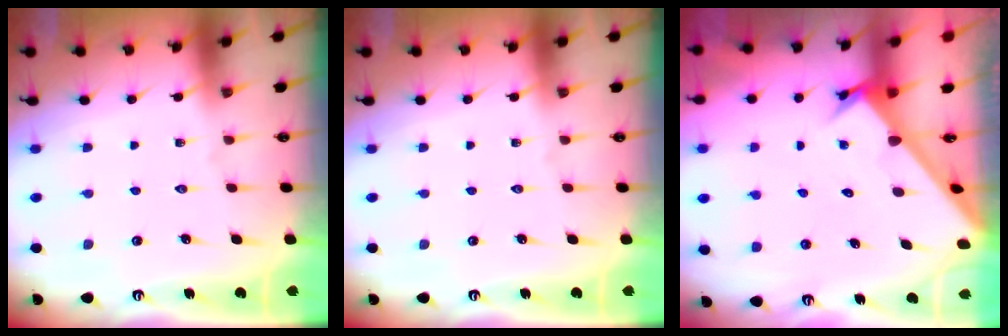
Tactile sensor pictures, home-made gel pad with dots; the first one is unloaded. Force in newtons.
{"total": 0.0}
{"total": 2.5, "press": 2.5, "slide": 0.3}